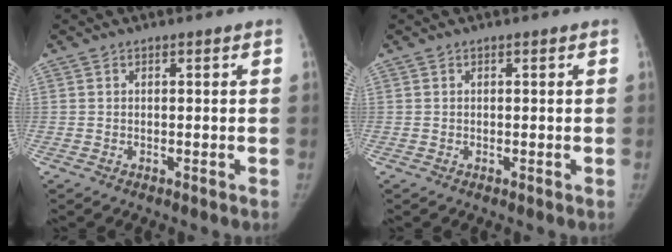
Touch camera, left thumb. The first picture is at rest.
{"total": 0.0}